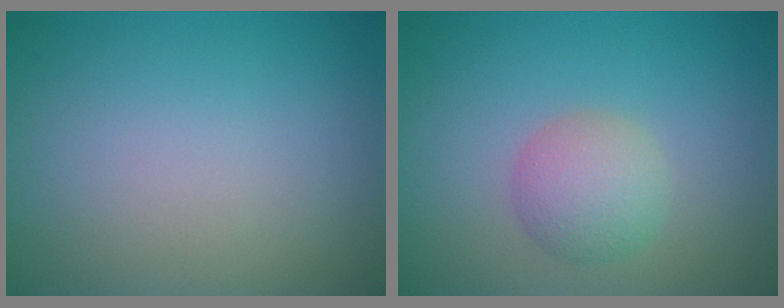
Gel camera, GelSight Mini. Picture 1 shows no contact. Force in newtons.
{"total": 3.1, "press": 3.1, "slide": 0.1}